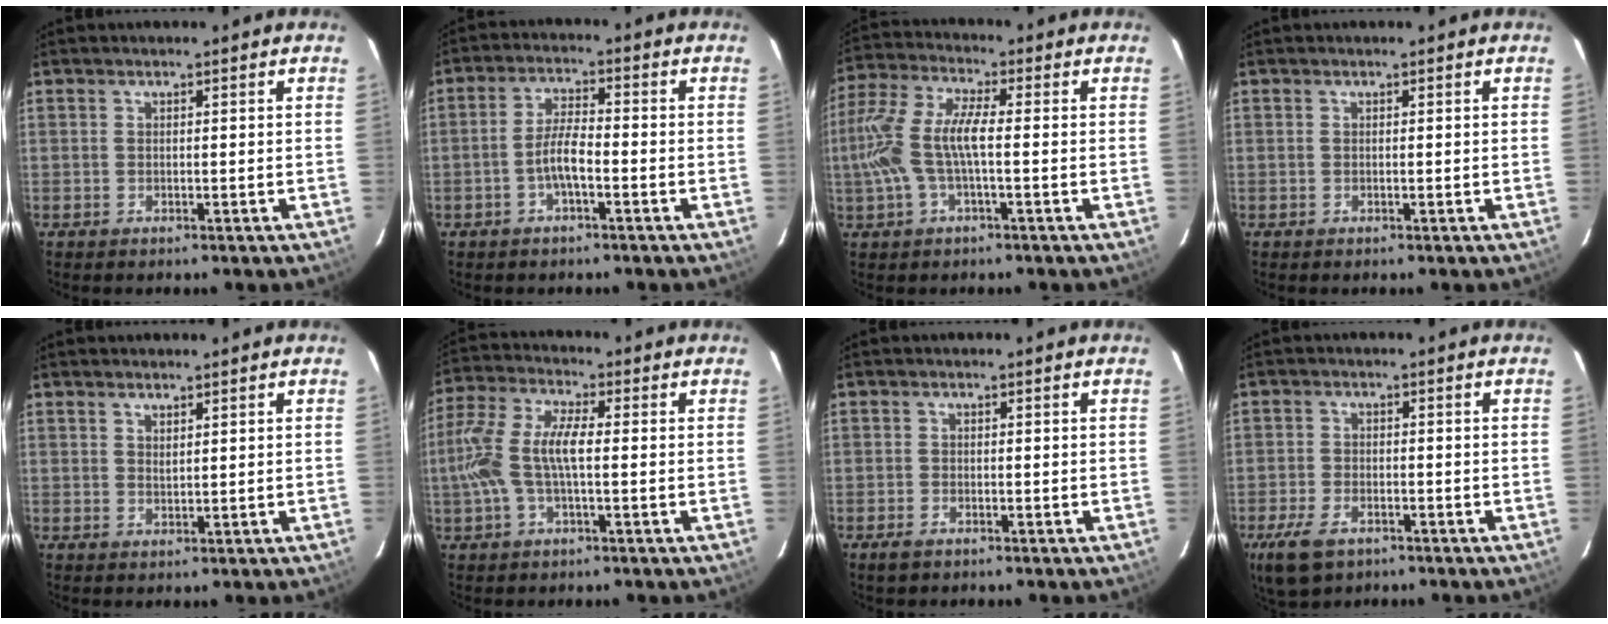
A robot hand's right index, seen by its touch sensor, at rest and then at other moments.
{"total": 4.7, "force": [-2.1, 1.1, 4.1], "torque": [-0.085, 0.006, -0.039]}
{"total": 11.8, "force": [-1.5, 3.4, 11.2], "torque": [-0.237, 0.004, -0.029]}
{"total": 0.0}
{"total": 1.3, "force": [1.0, 0.5, 0.7], "torque": [-0.010, 0.000, 0.018]}
{"total": 11.2, "force": [-0.9, 3.9, 10.5], "torque": [-0.228, 0.010, -0.019]}
{"total": 2.1, "force": [-1.5, 1.1, 1.0], "torque": [-0.022, -0.003, -0.028]}
{"total": 8.4, "force": [-5.2, 4.6, 4.9], "torque": [-0.128, -0.017, -0.093]}